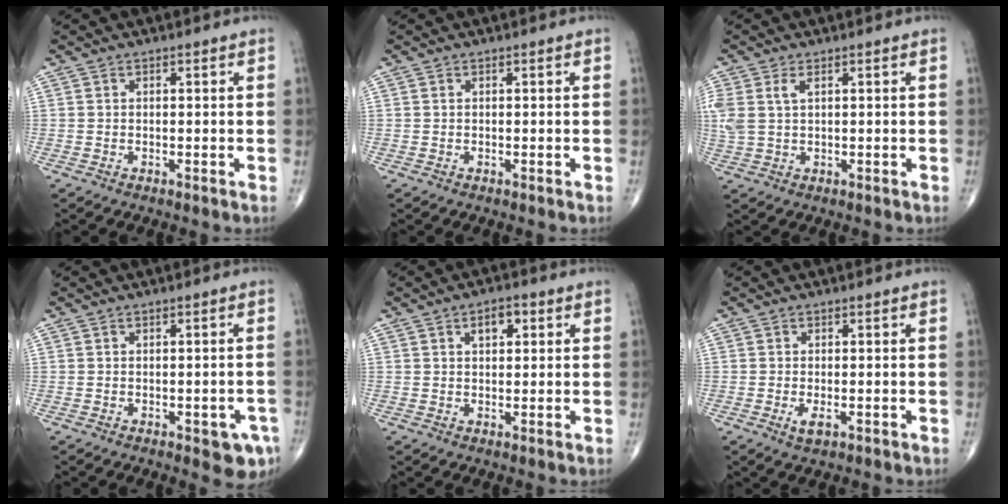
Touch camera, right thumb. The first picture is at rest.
{"total": 0.0}
{"total": 5.6, "force": [1.8, 3.1, 4.3], "torque": [-0.121, 0.011, 0.044]}
{"total": 5.0, "force": [-2.2, 2.1, 4.0], "torque": [-0.026, 0.004, -0.022]}
{"total": 4.0, "force": [1.6, 2.2, 2.9], "torque": [-0.031, 0.004, 0.020]}
{"total": 2.2, "force": [-0.8, 1.0, 1.9], "torque": [-0.035, -0.004, -0.013]}